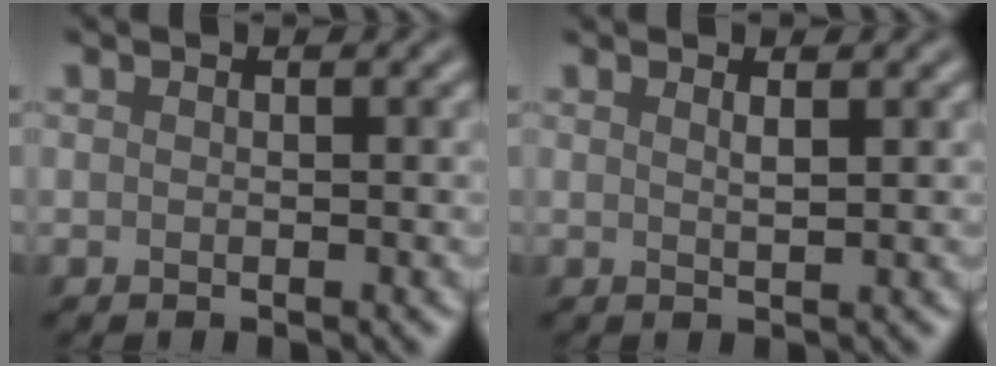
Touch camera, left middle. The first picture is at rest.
{"total": 1.1, "force": [0.7, 0.3, 0.9], "torque": [-0.007, 0.002, 0.008]}